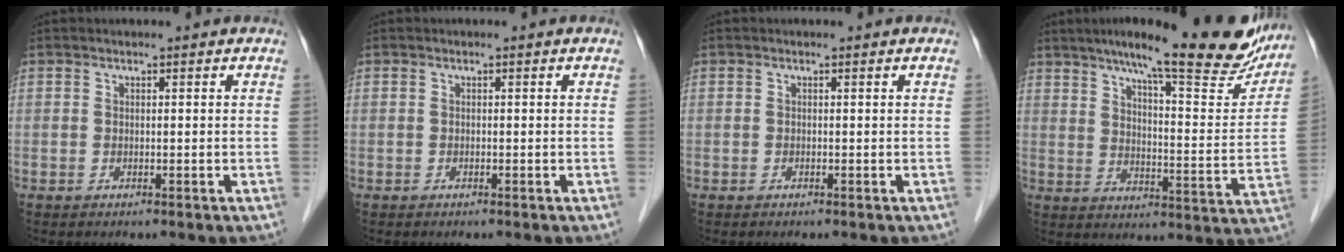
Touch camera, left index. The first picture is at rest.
{"total": 0.0}
{"total": 0.0}
{"total": 24.1, "force": [19.2, 3.7, 14.1], "torque": [-0.197, -0.011, 0.252]}